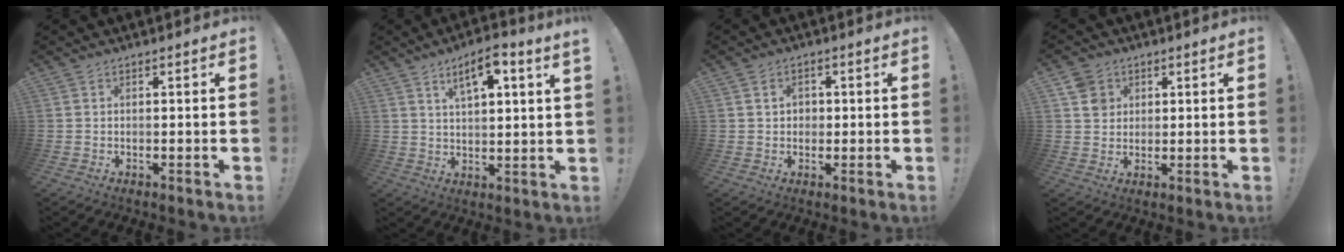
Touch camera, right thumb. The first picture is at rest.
{"total": 7.8, "force": [4.6, 1.4, 6.1], "torque": [-0.096, -0.018, 0.073]}
{"total": 2.9, "force": [0.5, 2.5, 1.3], "torque": [-0.016, -0.001, 0.006]}
{"total": 5.9, "force": [2.7, 4.9, 1.7], "torque": [-0.020, -0.008, 0.054]}